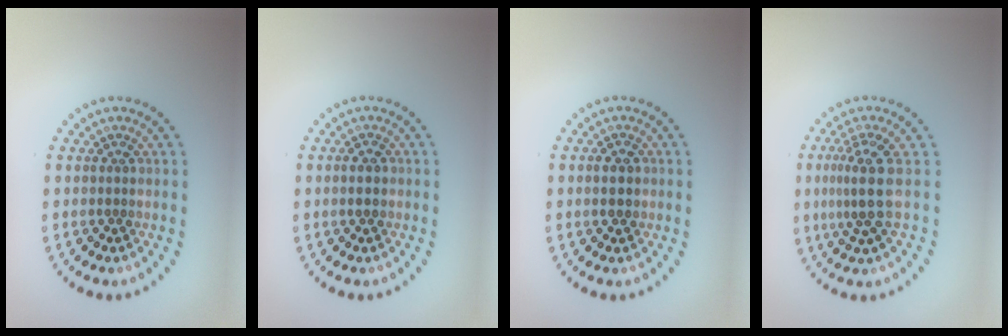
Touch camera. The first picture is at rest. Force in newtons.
{"total": 1.9, "press": 1.9, "slide": 0.2}
{"total": 2.2, "press": 2.2, "slide": 0.2}
{"total": 3.3, "press": 2.6, "slide": 2.0}